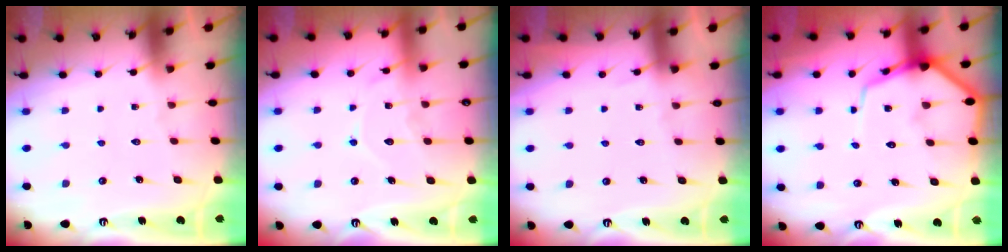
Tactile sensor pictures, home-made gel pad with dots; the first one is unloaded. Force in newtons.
{"total": 10.8, "press": 10.8, "slide": 0.9}
{"total": 2.5, "press": 2.4, "slide": 0.4}
{"total": 10.0, "press": 10.0, "slide": 0.8}